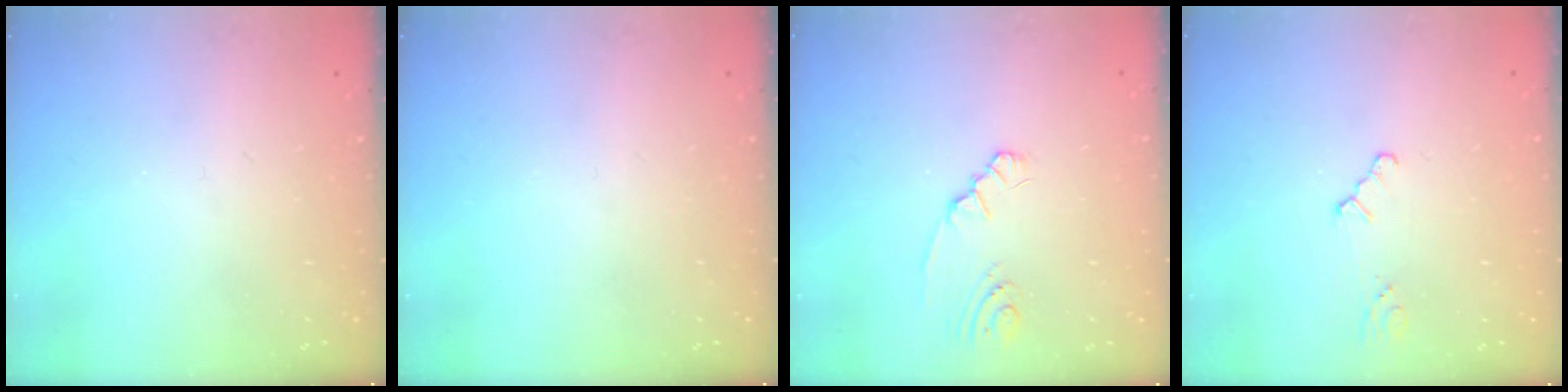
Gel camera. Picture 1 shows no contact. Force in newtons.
{"total": 0.0}
{"total": 1.7, "press": 1.7, "slide": 0.3}
{"total": 0.9, "press": 0.8, "slide": 0.2}